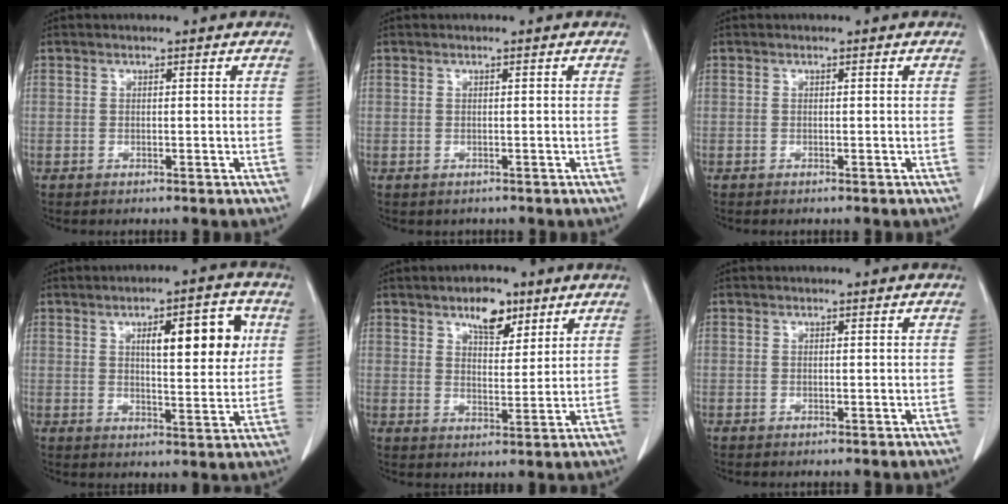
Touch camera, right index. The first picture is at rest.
{"total": 0.6, "force": [-0.2, 0.5, 0.0], "torque": [-0.001, 0.005, -0.003]}
{"total": 0.0}
{"total": 10.3, "force": [3.1, 2.6, 9.4], "torque": [-0.132, 0.010, 0.045]}
{"total": 6.1, "force": [4.0, 2.8, 3.7], "torque": [-0.057, 0.003, 0.065]}
{"total": 0.0}